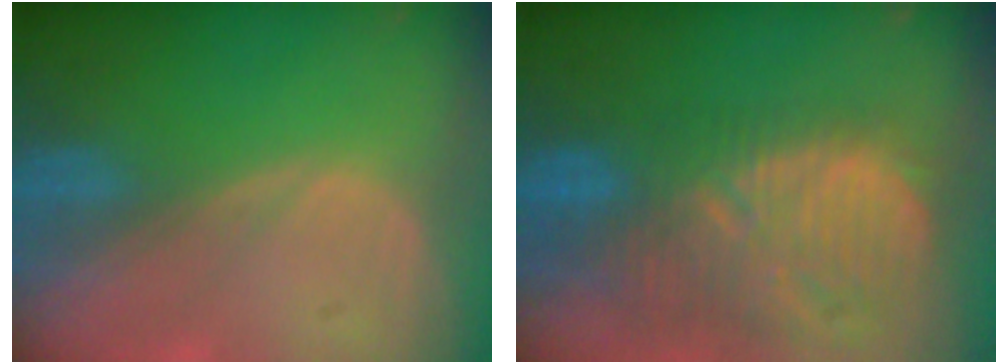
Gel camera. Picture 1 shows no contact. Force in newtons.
{"total": 12.8, "press": 11.3, "slide": 6.0}